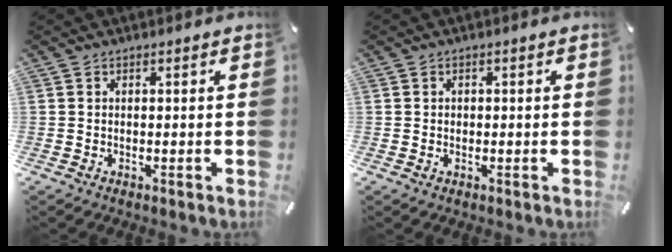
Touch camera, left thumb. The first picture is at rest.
{"total": 0.9, "force": [-0.1, 0.8, 0.4], "torque": [-0.001, 0.001, -0.005]}